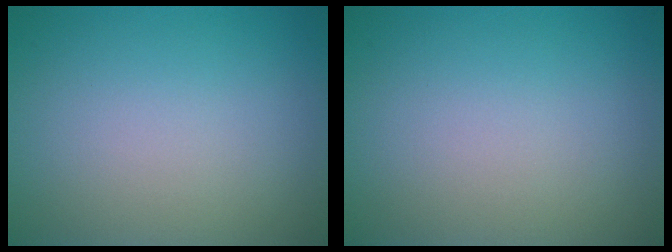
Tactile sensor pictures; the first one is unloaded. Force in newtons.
{"total": 0.0}